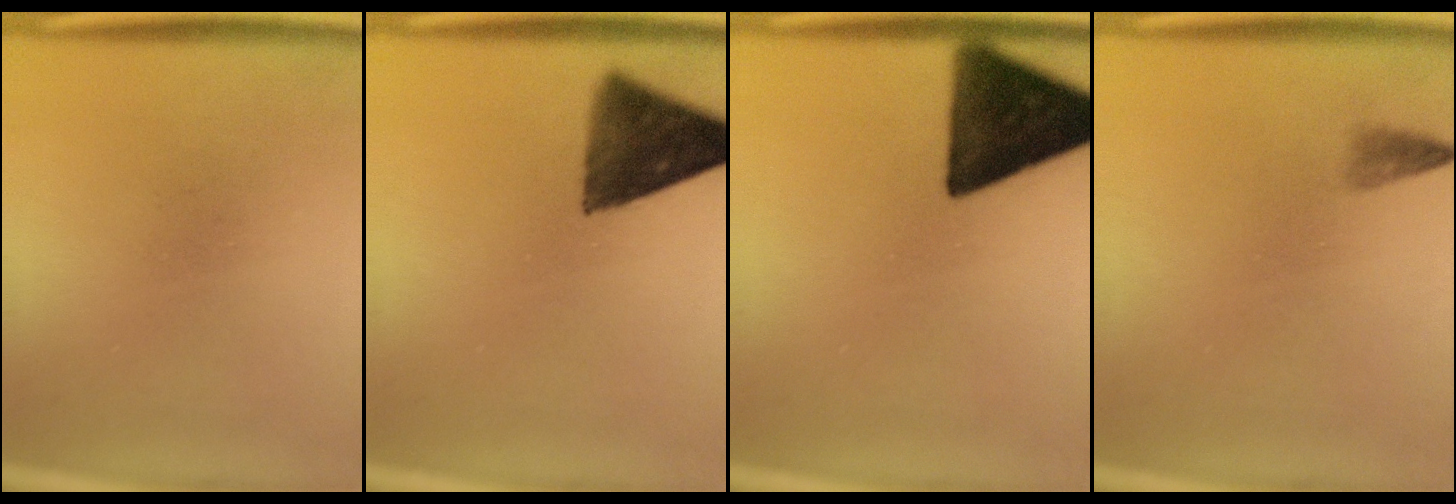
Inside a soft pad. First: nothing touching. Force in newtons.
{"total": 10.6}
{"total": 14.9}
{"total": 1.2}